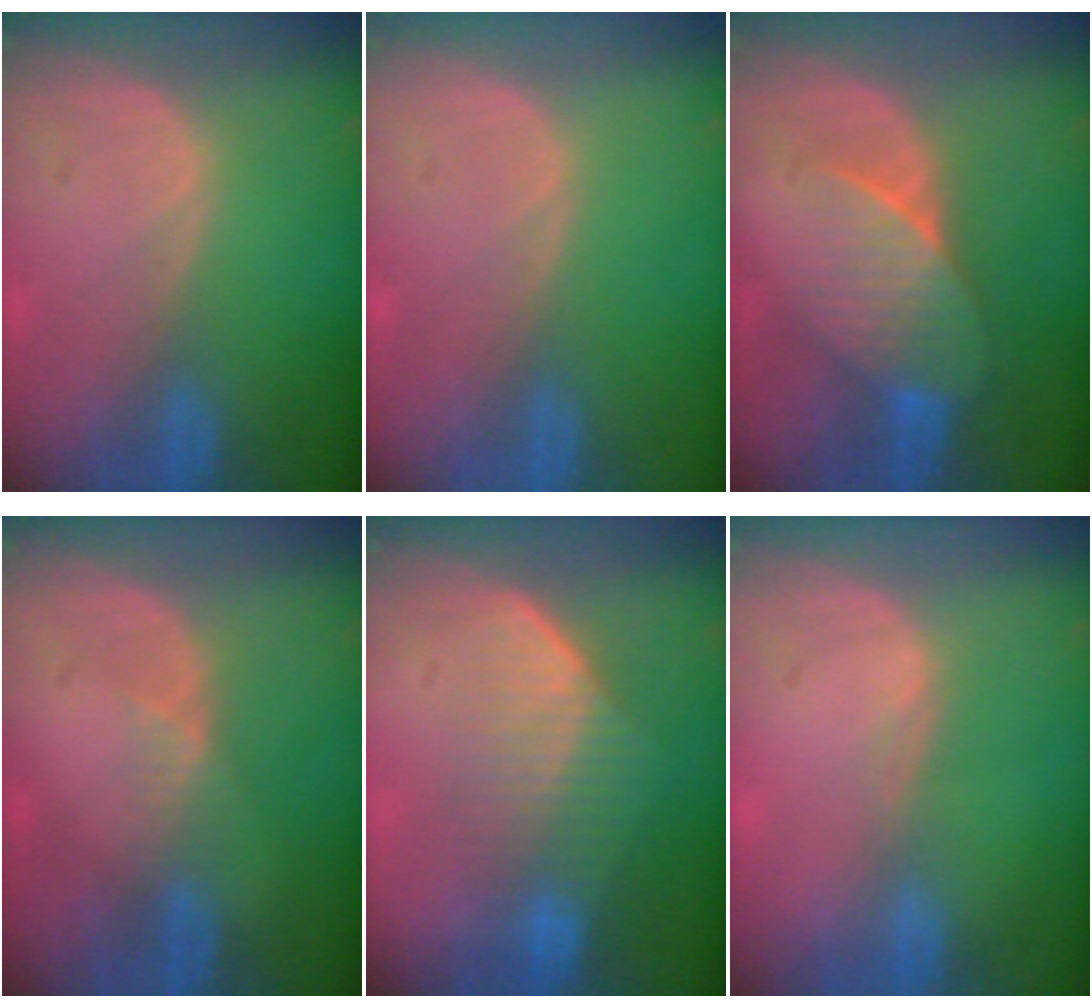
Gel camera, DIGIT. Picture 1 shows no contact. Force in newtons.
{"total": 0.0}
{"total": 7.3, "press": 6.9, "slide": 2.5}
{"total": 2.0, "press": 1.6, "slide": 1.3}
{"total": 7.0, "press": 6.4, "slide": 3.0}
{"total": 0.6, "press": 0.5, "slide": 0.4}